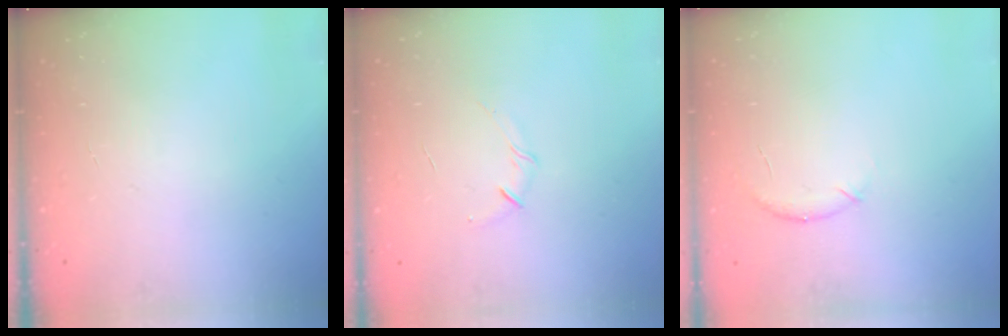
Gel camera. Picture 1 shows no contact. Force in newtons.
{"total": 3.7, "press": 3.6, "slide": 1.1}
{"total": 5.7, "press": 5.6, "slide": 1.3}